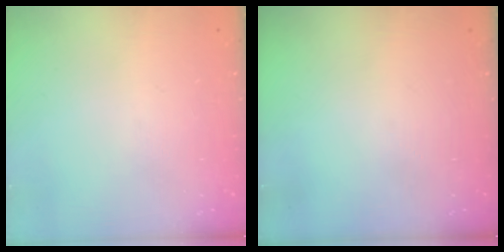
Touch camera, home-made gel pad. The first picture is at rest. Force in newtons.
{"total": 0.0}